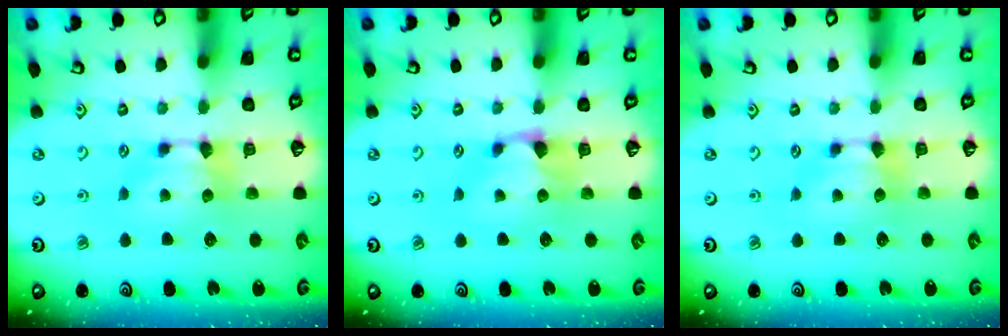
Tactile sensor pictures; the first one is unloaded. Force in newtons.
{"total": 0.8, "press": 0.1, "slide": 0.8}
{"total": 0.0}